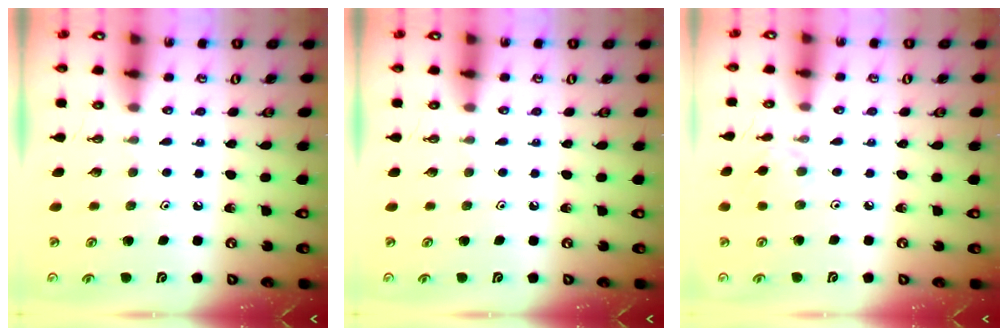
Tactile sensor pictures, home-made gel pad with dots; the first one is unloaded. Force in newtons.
{"total": 0.0}
{"total": 1.8, "press": 1.8, "slide": 0.3}